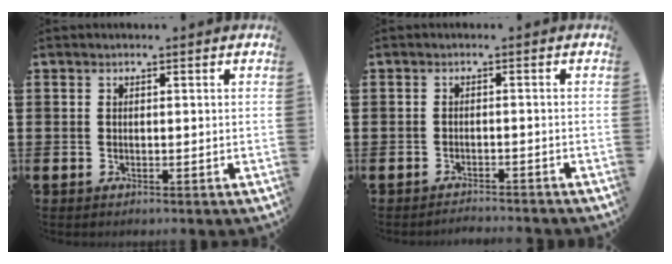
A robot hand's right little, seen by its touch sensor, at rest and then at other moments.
{"total": 1.3, "force": [-1.3, -0.1, -0.1], "torque": [-0.002, 0.004, -0.028]}